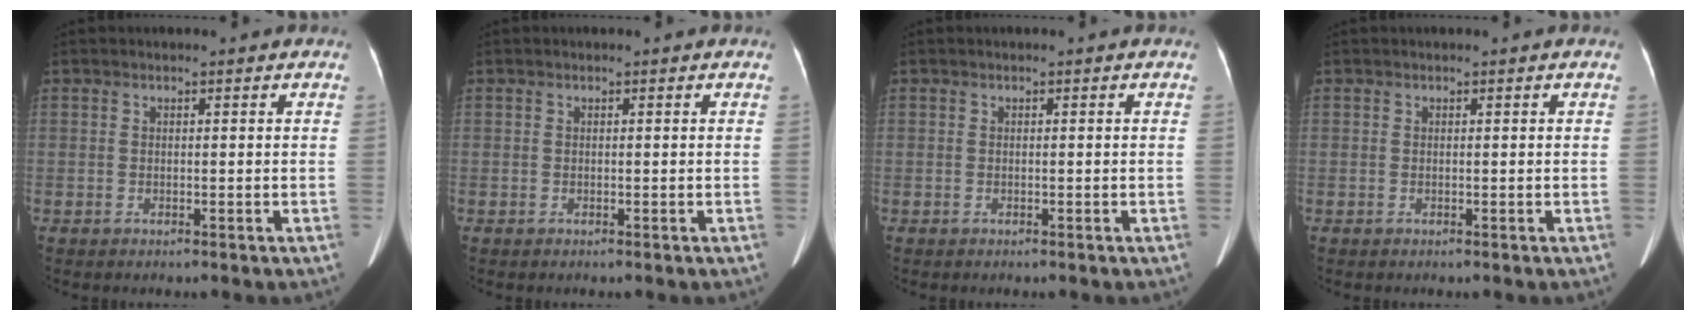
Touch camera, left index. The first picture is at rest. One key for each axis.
{"total": 0.0}
{"total": 0.0}
{"total": 0.0}